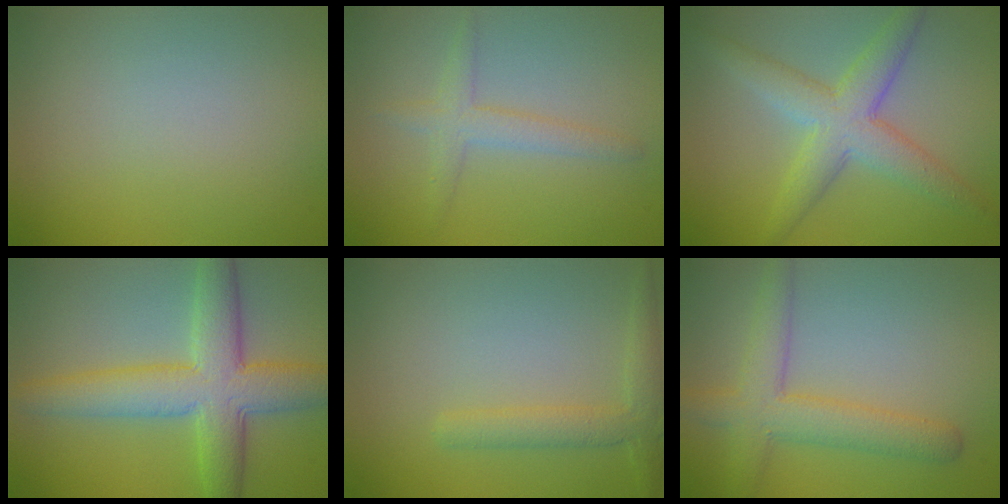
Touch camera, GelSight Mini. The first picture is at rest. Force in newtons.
{"total": 2.2, "press": 2.2, "slide": 0.0}
{"total": 4.9, "press": 4.9, "slide": 0.1}
{"total": 7.2, "press": 7.2, "slide": 0.1}
{"total": 2.6, "press": 2.6, "slide": 0.2}
{"total": 4.5, "press": 4.5, "slide": 0.1}